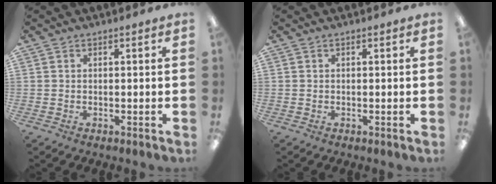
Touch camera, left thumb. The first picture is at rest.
{"total": 0.0}